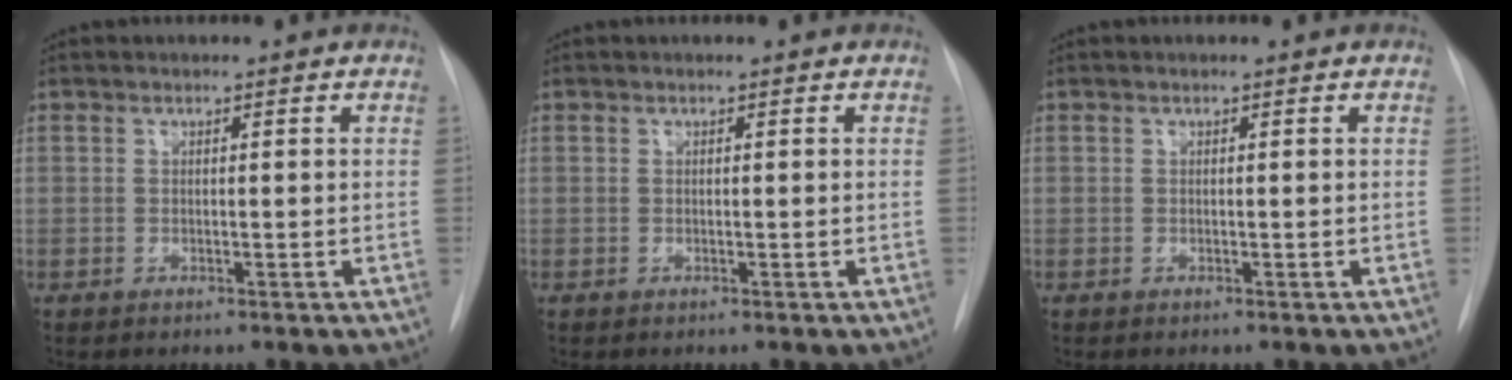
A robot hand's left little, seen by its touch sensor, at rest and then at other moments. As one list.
[{"total": 0.0}, {"total": 0.0}]